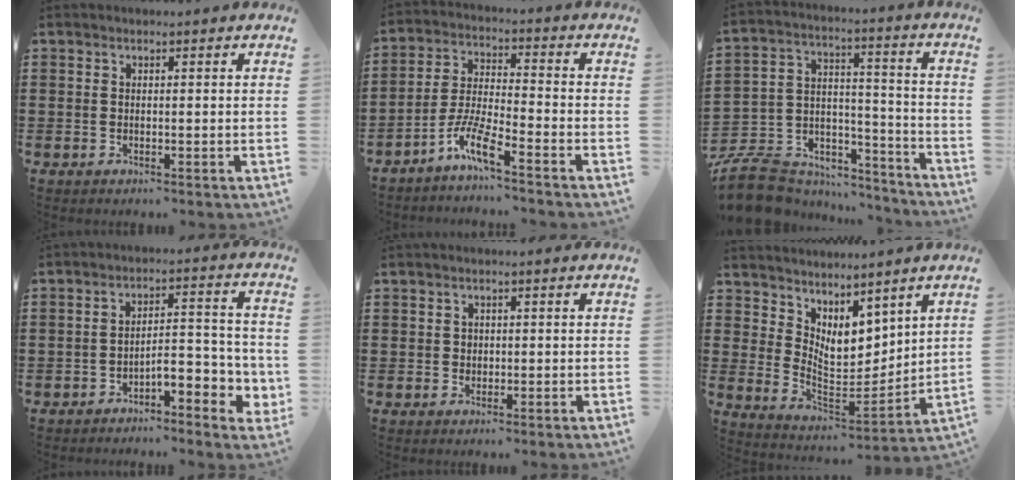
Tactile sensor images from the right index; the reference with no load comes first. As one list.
[{"total": 7.1, "force": [-5.3, 0.6, 4.7], "torque": [-0.119, -0.012, -0.109]}, {"total": 8.5, "force": [-7.1, 4.2, 1.9], "torque": [-0.058, 0.007, -0.136]}, {"total": 4.6, "force": [-2.7, 1.7, 3.2], "torque": [-0.051, -0.006, -0.058]}, {"total": 1.0, "force": [0.2, 1.0, 0.2], "torque": [-0.007, 0.005, 0.005]}, {"total": 6.0, "force": [4.6, 3.4, 1.9], "torque": [-0.061, -0.042, 0.084]}]